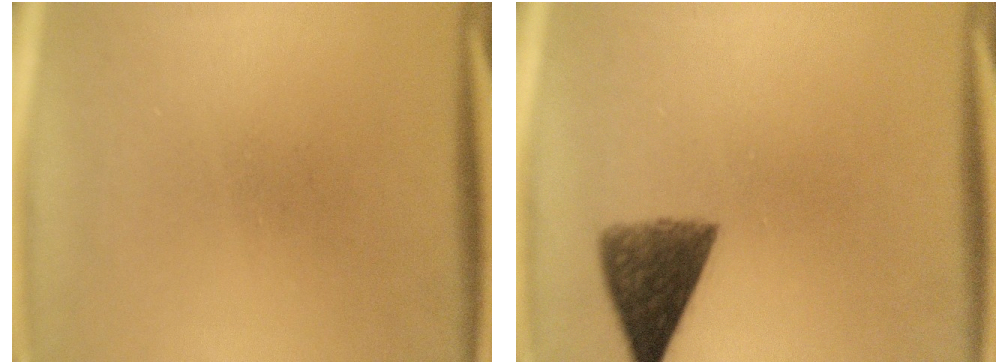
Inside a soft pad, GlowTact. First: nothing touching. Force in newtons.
{"total": 7.3}